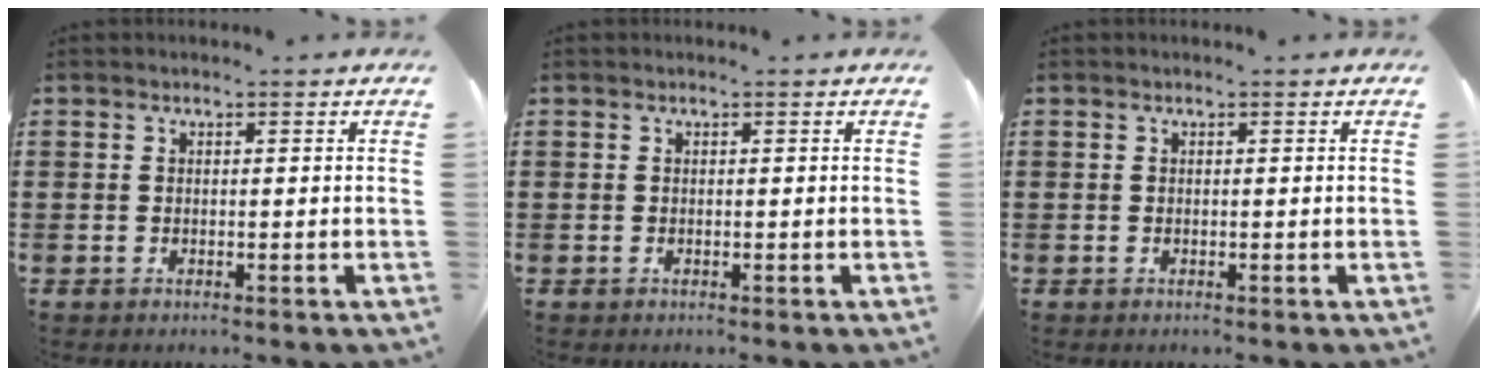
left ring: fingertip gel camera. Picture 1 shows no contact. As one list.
[{"total": 0.0}, {"total": 0.0}]